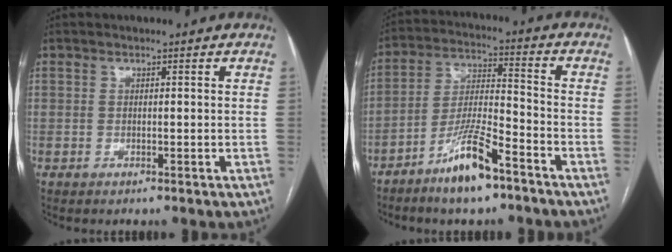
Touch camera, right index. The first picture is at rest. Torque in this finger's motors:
{"motor_torque": [1.06, -0.59, 0.50, 0.11]}